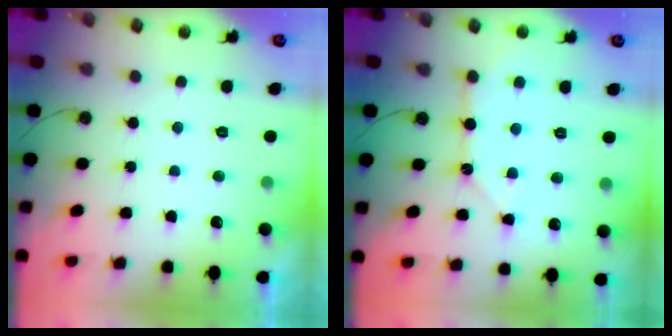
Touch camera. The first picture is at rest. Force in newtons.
{"total": 10.7, "press": 10.7, "slide": 0.9}